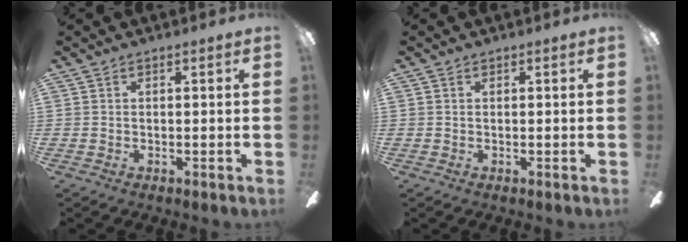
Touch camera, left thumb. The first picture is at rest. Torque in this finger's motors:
{"motor_torque": [0.01, 0.00, -0.08, -0.07, 0.00]}